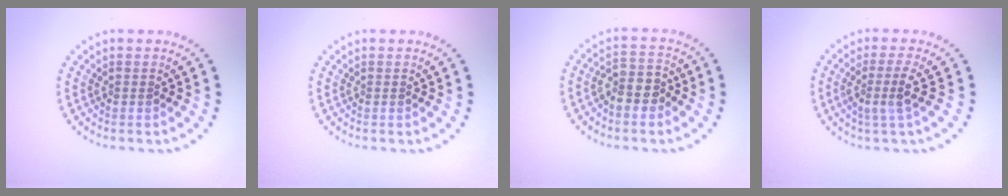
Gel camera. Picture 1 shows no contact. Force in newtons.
{"total": 0.0}
{"total": 2.8, "press": 2.6, "slide": 1.1}
{"total": 2.7, "press": 1.9, "slide": 1.8}